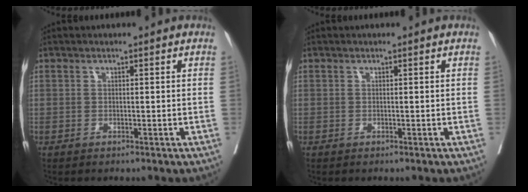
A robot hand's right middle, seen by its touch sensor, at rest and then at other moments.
{"total": 0.0}